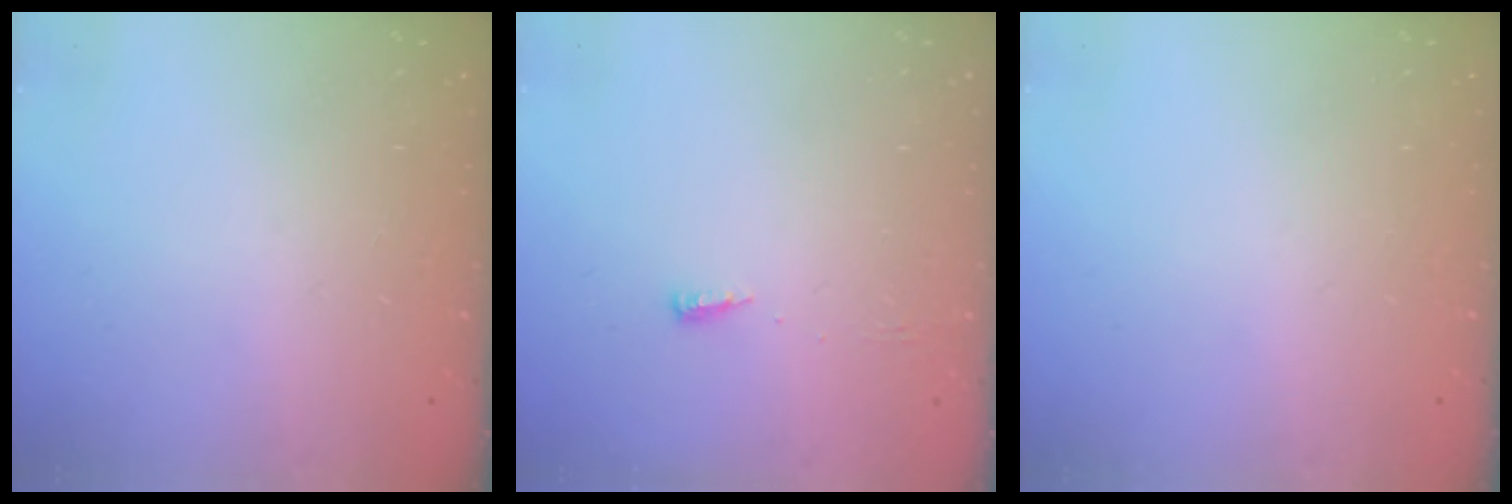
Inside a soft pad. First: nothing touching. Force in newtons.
{"total": 3.7, "press": 3.7, "slide": 0.5}
{"total": 0.0}